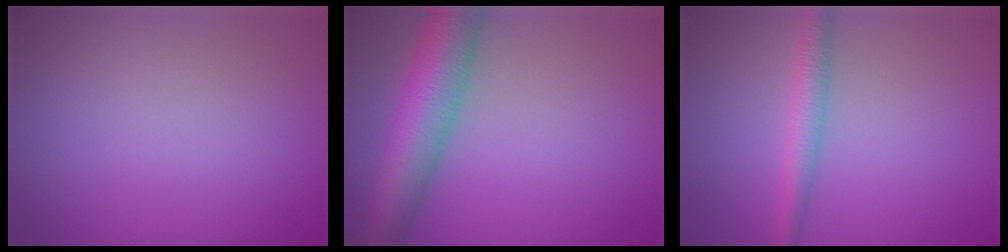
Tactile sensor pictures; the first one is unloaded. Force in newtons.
{"total": 8.7, "press": 8.7, "slide": 0.2}
{"total": 2.7, "press": 2.7, "slide": 0.1}